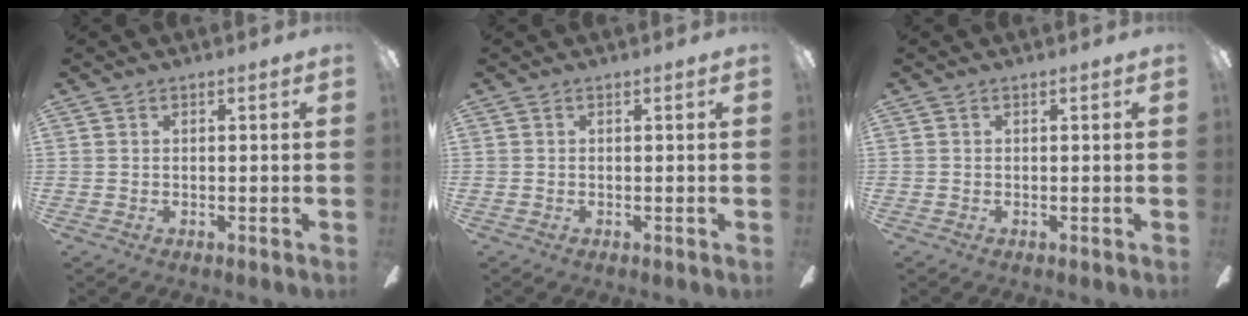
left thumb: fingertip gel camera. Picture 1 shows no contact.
{"total": 0.0}
{"total": 0.0}